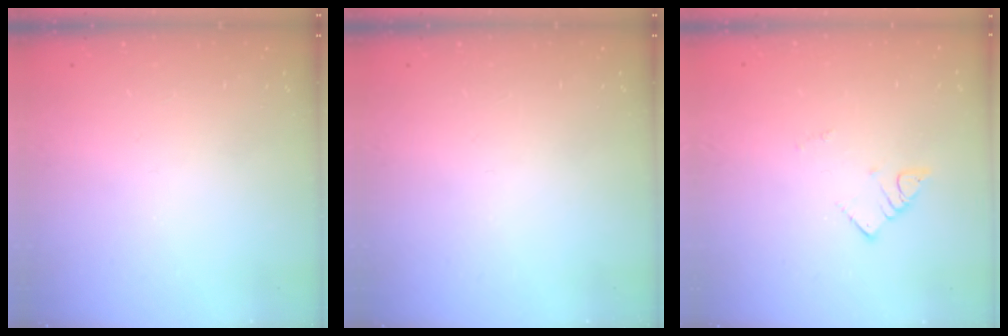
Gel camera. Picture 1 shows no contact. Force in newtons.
{"total": 0.0}
{"total": 2.7, "press": 2.7, "slide": 0.1}